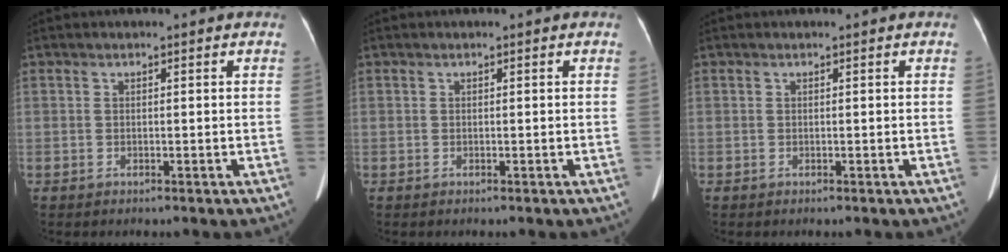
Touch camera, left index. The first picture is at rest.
{"total": 0.0}
{"total": 0.0}